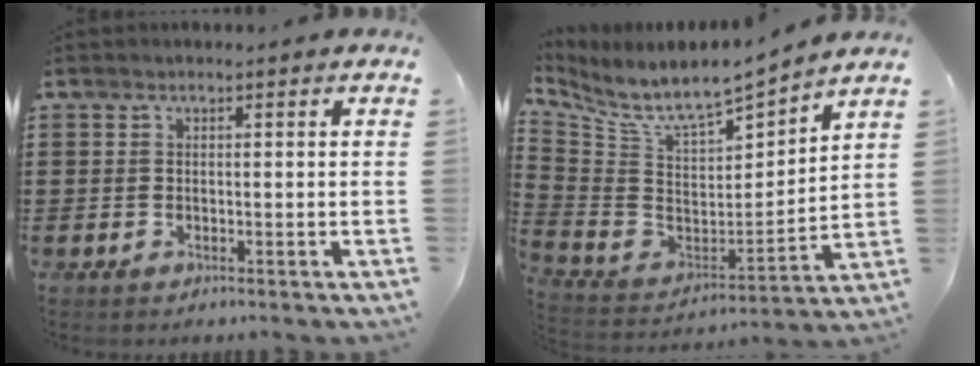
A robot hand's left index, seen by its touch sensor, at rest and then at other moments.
{"total": 6.9, "force": [6.0, 1.2, 3.0], "torque": [-0.091, -0.058, 0.099]}